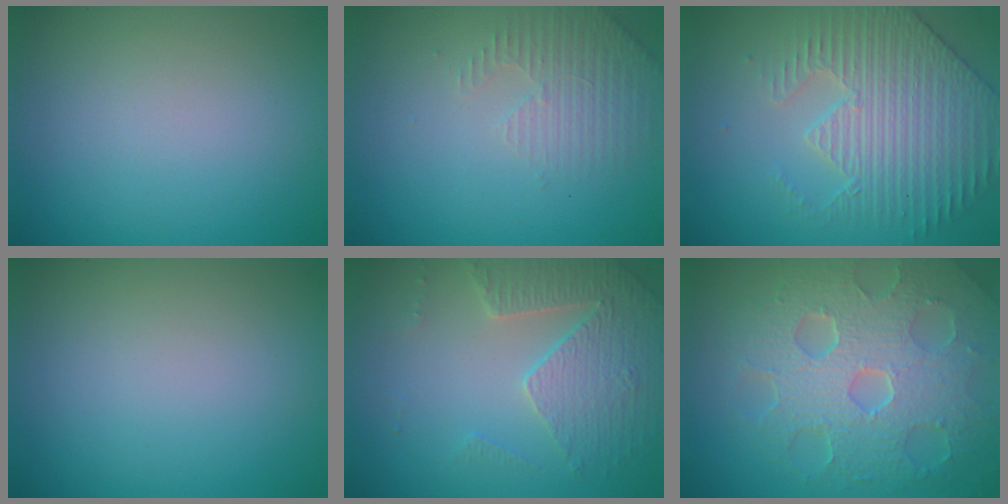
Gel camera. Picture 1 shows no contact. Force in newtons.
{"total": 2.8, "press": 2.7, "slide": 0.8}
{"total": 4.2, "press": 4.2, "slide": 0.5}
{"total": 0.0}
{"total": 3.7, "press": 3.6, "slide": 0.9}
{"total": 8.8, "press": 6.3, "slide": 6.1}